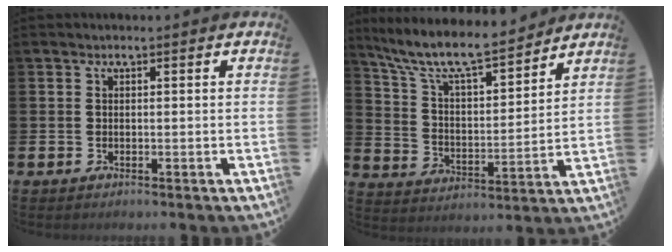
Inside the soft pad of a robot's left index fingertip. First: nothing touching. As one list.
[{"total": 10.1, "force": [9.0, 1.9, 4.1], "torque": [-0.113, -0.059, 0.155]}]